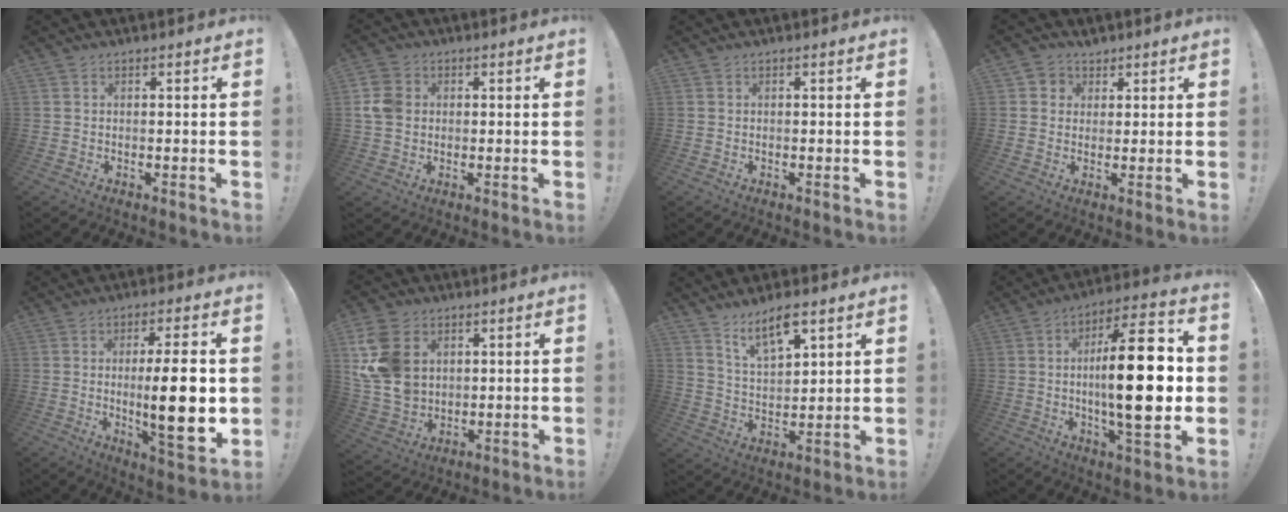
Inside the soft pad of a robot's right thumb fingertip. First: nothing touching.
{"total": 7.4, "force": [0.7, 6.2, 4.0], "torque": [-0.081, 0.007, 0.014]}
{"total": 0.0}
{"total": 4.1, "force": [2.0, 3.5, 0.4], "torque": [-0.005, -0.004, 0.037]}
{"total": 15.7, "force": [0.0, 2.7, 15.4], "torque": [-0.249, -0.017, -0.006]}
{"total": 16.2, "force": [4.9, 12.2, 9.5], "torque": [-0.192, -0.021, 0.096]}
{"total": 9.3, "force": [7.0, 2.9, 5.4], "torque": [-0.090, -0.042, 0.125]}
{"total": 23.2, "force": [-0.3, 7.1, 22.1], "torque": [-0.354, -0.003, -0.012]}